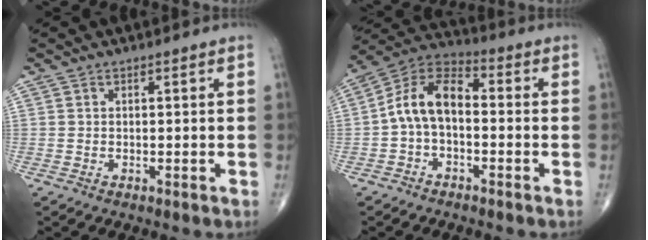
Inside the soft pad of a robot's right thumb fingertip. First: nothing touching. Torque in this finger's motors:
{"motor_torque": [0.15, 0.13, 0.37, -0.09, 0.12]}